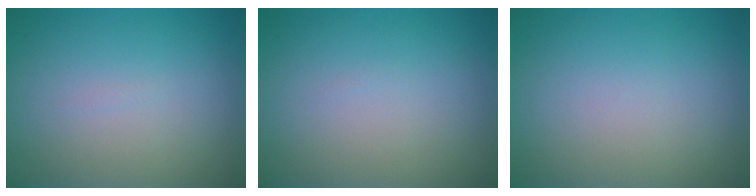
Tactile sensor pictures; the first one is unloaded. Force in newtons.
{"total": 0.0}
{"total": 0.0}